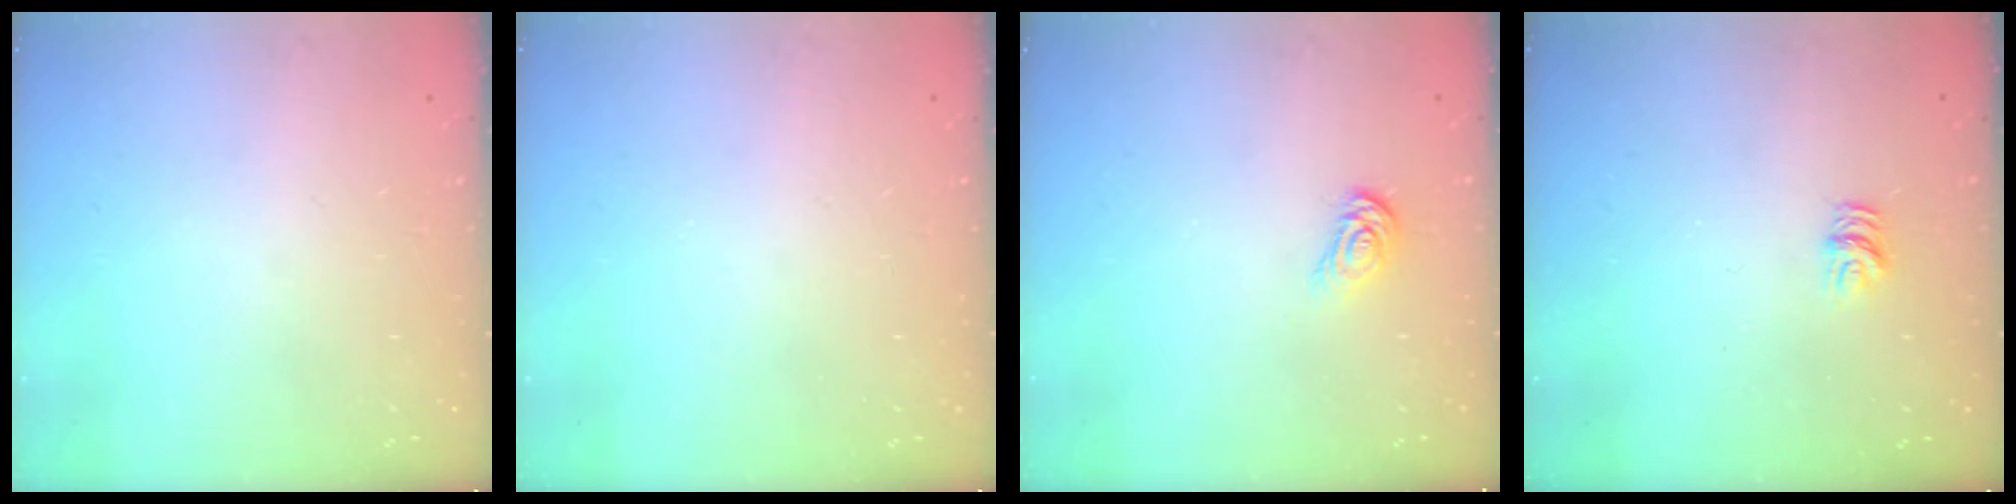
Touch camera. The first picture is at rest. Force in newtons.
{"total": 0.0}
{"total": 6.4, "press": 6.4, "slide": 0.3}
{"total": 5.3, "press": 5.3, "slide": 0.3}